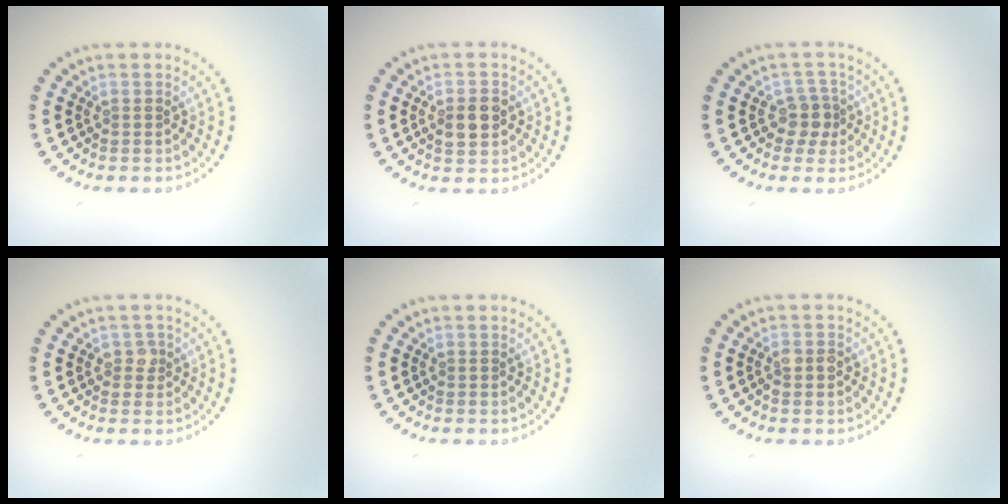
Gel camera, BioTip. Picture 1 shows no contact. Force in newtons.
{"total": 2.8, "press": 2.8, "slide": 0.1}
{"total": 2.3, "press": 1.8, "slide": 1.4}
{"total": 1.2, "press": 1.1, "slide": 0.4}
{"total": 0.0}
{"total": 1.6, "press": 1.6, "slide": 0.5}